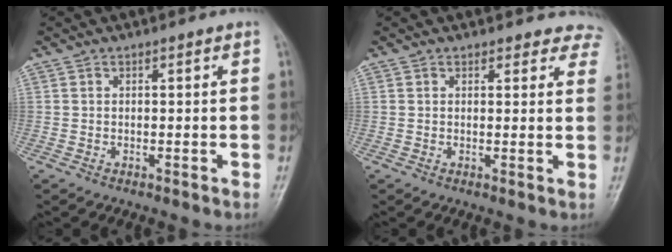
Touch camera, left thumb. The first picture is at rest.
{"total": 6.8, "force": [6.1, 2.9, 0.1], "torque": [0.060, -0.021, 0.035]}